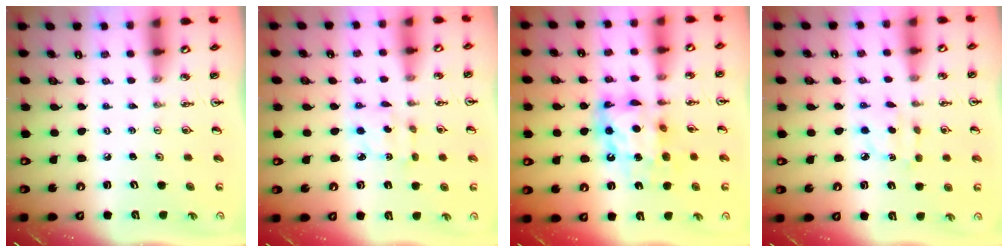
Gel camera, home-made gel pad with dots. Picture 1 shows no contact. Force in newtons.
{"total": 2.7, "press": 2.7, "slide": 0.2}
{"total": 12.2, "press": 12.1, "slide": 1.3}
{"total": 2.8, "press": 2.8, "slide": 0.4}